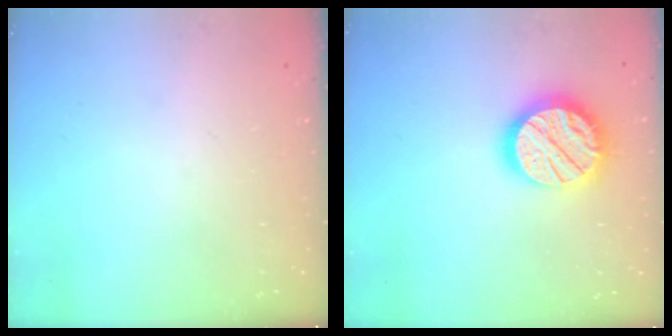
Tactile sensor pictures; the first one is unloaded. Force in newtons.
{"total": 18.1, "press": 18.0, "slide": 1.4}